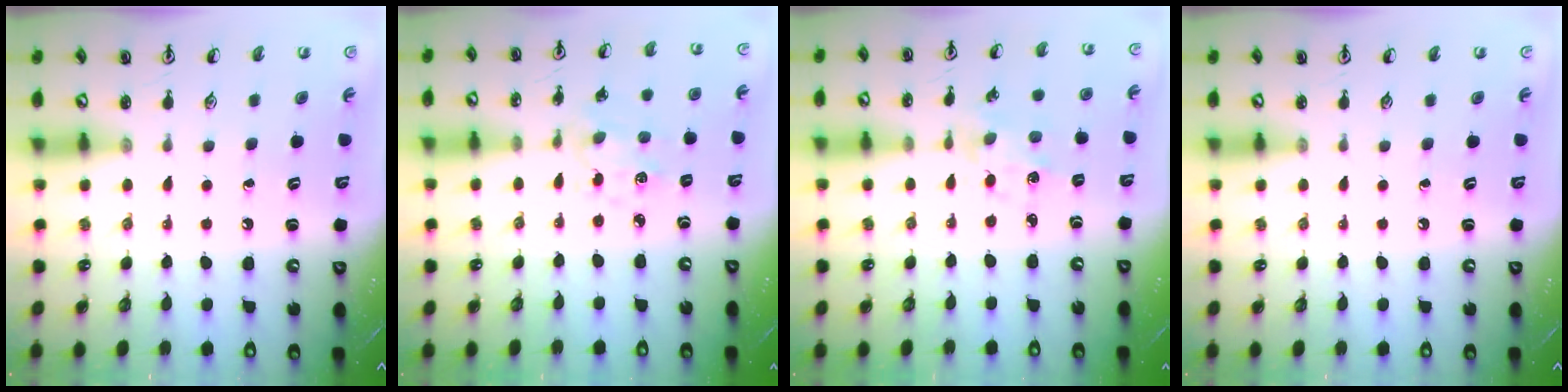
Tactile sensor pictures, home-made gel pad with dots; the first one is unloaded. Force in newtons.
{"total": 1.3, "press": 1.3, "slide": 0.1}
{"total": 1.7, "press": 1.6, "slide": 0.3}
{"total": 0.0}